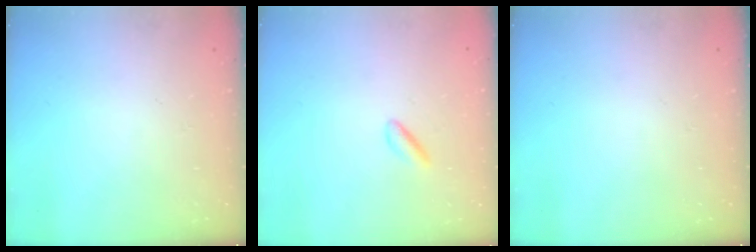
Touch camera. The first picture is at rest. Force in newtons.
{"total": 1.8, "press": 1.6, "slide": 0.9}
{"total": 0.0}